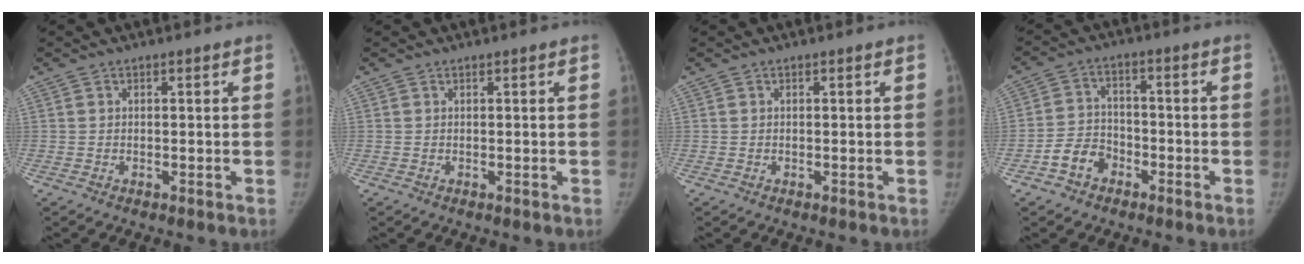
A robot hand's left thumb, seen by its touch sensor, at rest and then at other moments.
{"total": 0.0}
{"total": 0.0}
{"total": 6.3, "force": [-3.4, 4.6, 2.5], "torque": [-0.037, 0.031, -0.063]}